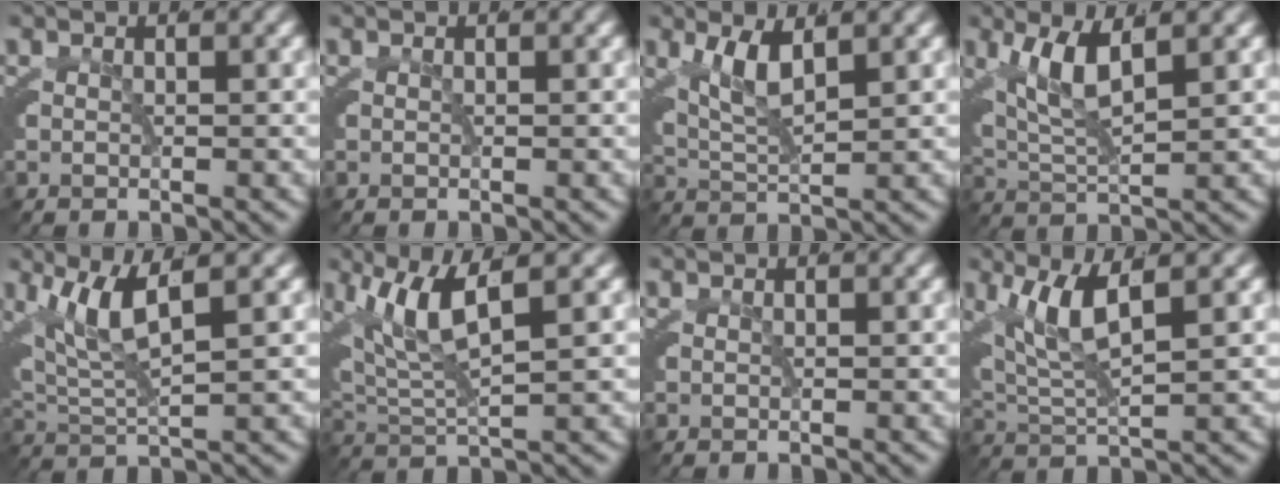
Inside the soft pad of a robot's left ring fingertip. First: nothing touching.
{"total": 0.0}
{"total": 3.5, "force": [1.3, 1.6, 2.8], "torque": [-0.065, -0.011, 0.027]}
{"total": 4.9, "force": [1.9, 2.3, 3.9], "torque": [-0.086, -0.008, 0.038]}
{"total": 5.5, "force": [2.4, 2.4, 4.4], "torque": [-0.091, 0.004, 0.040]}
{"total": 6.1, "force": [2.6, 2.5, 4.9], "torque": [-0.100, 0.008, 0.043]}
{"total": 0.0}
{"total": 5.4, "force": [2.2, 2.3, 4.3], "torque": [-0.092, 0.000, 0.040]}